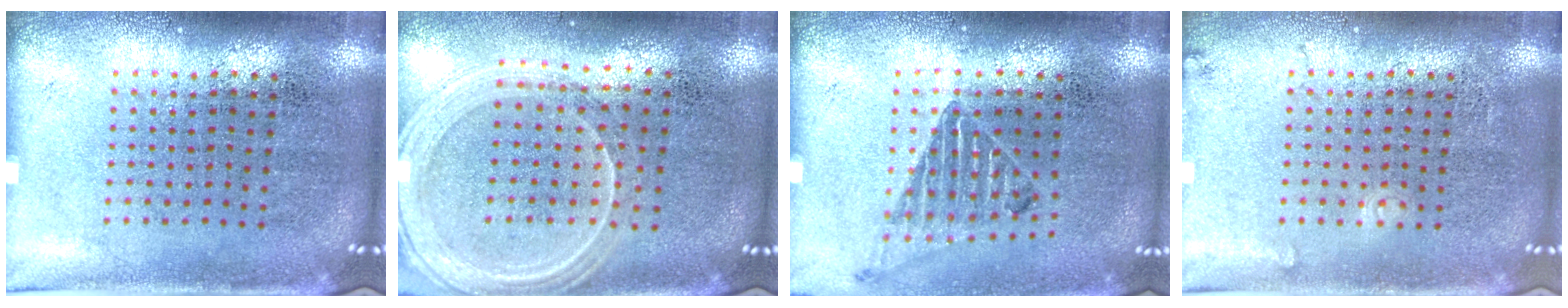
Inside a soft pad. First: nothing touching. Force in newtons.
{"total": 1.3, "press": 1.3, "slide": 0.2}
{"total": 1.0, "press": 1.0, "slide": 0.1}
{"total": 1.2, "press": 1.2, "slide": 0.1}